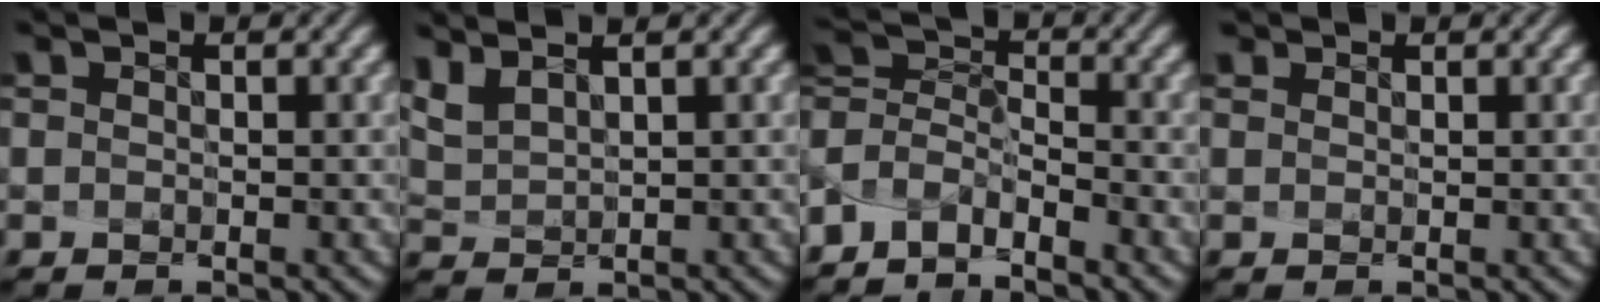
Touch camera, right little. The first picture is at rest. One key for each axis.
{"total": 2.2, "fx": 1.5, "fy": 0.7, "fz": 1.4, "tx": -0.059, "ty": 0.008, "tz": 0.045}
{"total": 4.5, "fx": -4.5, "fy": 0.5, "fz": -0.3, "tx": -0.002, "ty": -0.010, "tz": -0.087}
{"total": 1.3, "fx": -0.4, "fy": -0.6, "fz": -1.1, "tx": 0.014, "ty": -0.009, "tz": 0.004}